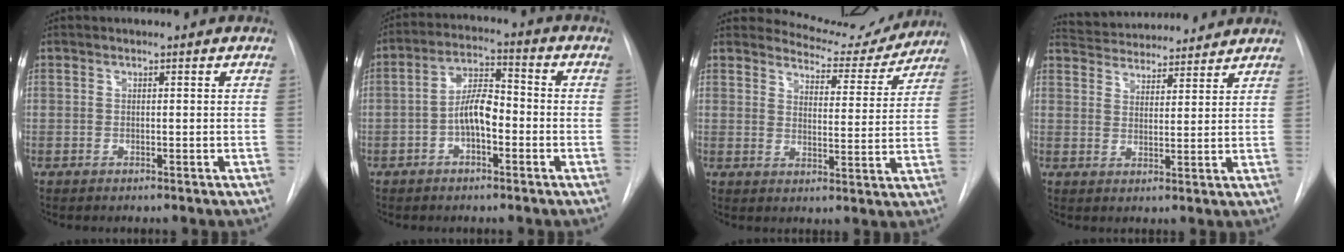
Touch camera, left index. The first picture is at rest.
{"total": 6.8, "force": [-1.9, 2.7, 6.0], "torque": [-0.117, 0.021, -0.036]}
{"total": 10.2, "force": [10.0, 2.4, 0.2], "torque": [0.006, -0.022, 0.119]}
{"total": 14.0, "force": [13.2, 3.0, 3.5], "torque": [-0.052, 0.027, 0.193]}